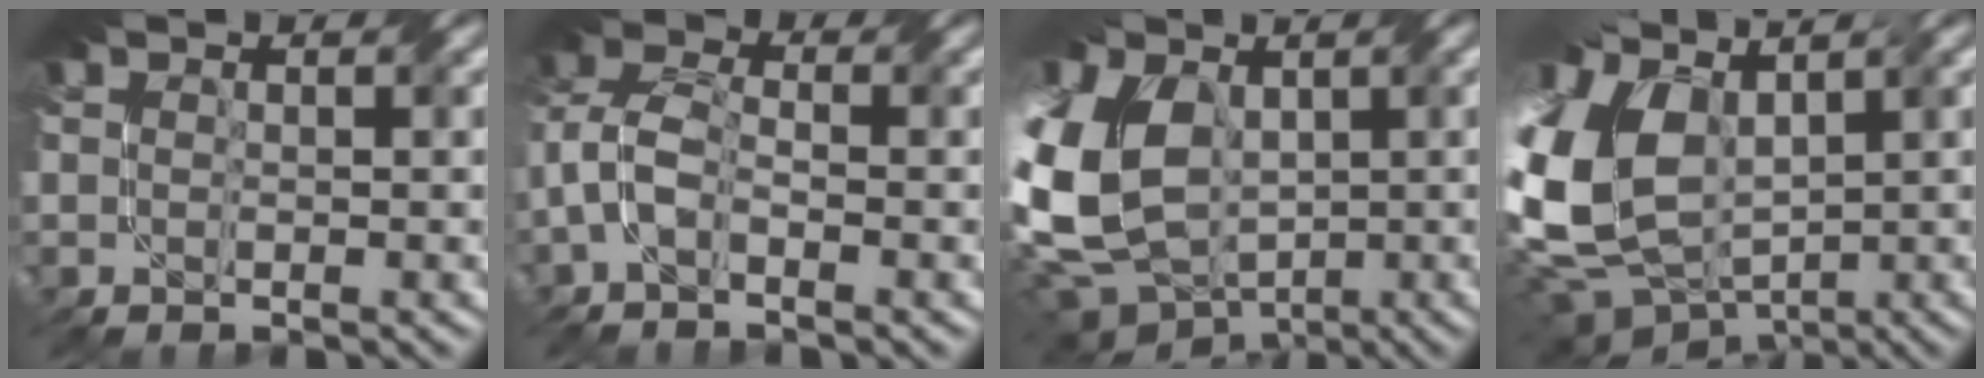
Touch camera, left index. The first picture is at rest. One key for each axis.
{"total": 3.4, "fx": -1.6, "fy": 1.8, "fz": 2.4, "tx": -0.060, "ty": 0.009, "tz": -0.047}
{"total": 15.0, "fx": -0.1, "fy": 10.9, "fz": 10.3, "tx": -0.245, "ty": -0.030, "tz": 0.003}
{"total": 12.2, "fx": 0.9, "fy": 8.8, "fz": 8.5, "tx": -0.216, "ty": -0.011, "tz": 0.023}